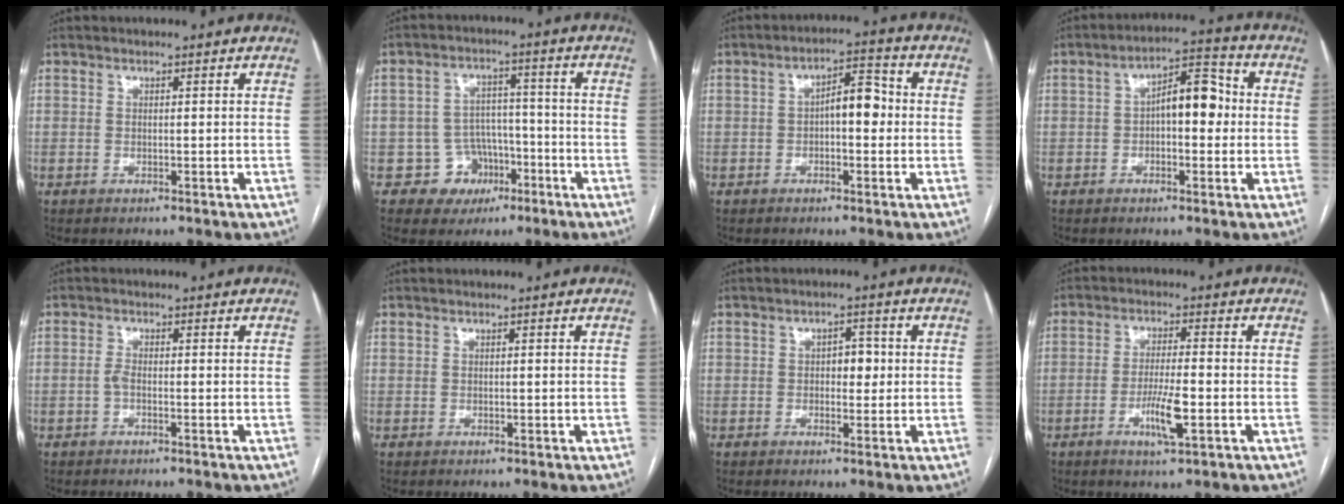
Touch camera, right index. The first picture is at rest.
{"total": 6.8, "force": [-3.0, 6.1, 0.4], "torque": [0.013, 0.018, -0.038]}
{"total": 6.0, "force": [-0.2, 2.5, 5.4], "torque": [-0.081, 0.028, -0.006]}
{"total": 7.7, "force": [0.1, 3.2, 7.0], "torque": [-0.107, 0.034, -0.002]}
{"total": 2.2, "force": [-1.0, 0.8, 1.7], "torque": [-0.033, 0.012, -0.019]}
{"total": 0.5, "force": [0.1, 0.3, 0.4], "torque": [-0.011, 0.001, 0.006]}
{"total": 3.1, "force": [0.2, 1.8, 2.5], "torque": [-0.033, 0.010, 0.004]}
{"total": 6.3, "force": [-2.2, 0.7, 5.8], "torque": [-0.112, -0.008, -0.038]}